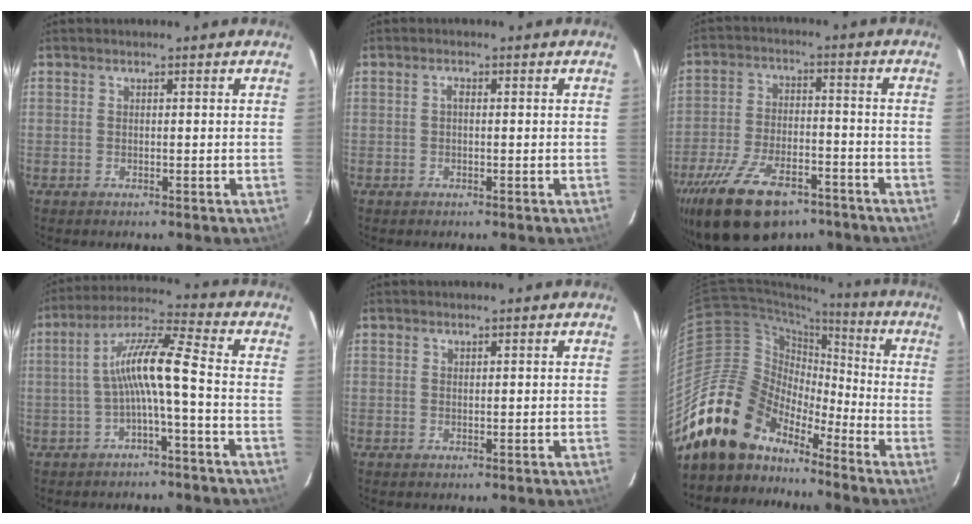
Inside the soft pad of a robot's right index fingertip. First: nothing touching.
{"total": 0.8, "force": [0.0, 0.4, 0.7], "torque": [-0.013, 0.005, -0.002]}
{"total": 18.6, "force": [-12.6, 8.8, 10.6], "torque": [-0.230, -0.025, -0.208]}
{"total": 8.8, "force": [-2.2, 0.2, 8.5], "torque": [-0.182, 0.021, -0.040]}
{"total": 0.0}
{"total": 18.2, "force": [-14.3, 9.4, 6.1], "torque": [-0.124, 0.022, -0.256]}